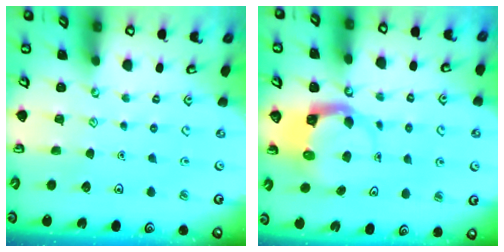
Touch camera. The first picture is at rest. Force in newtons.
{"total": 3.9, "press": 3.9, "slide": 0.3}